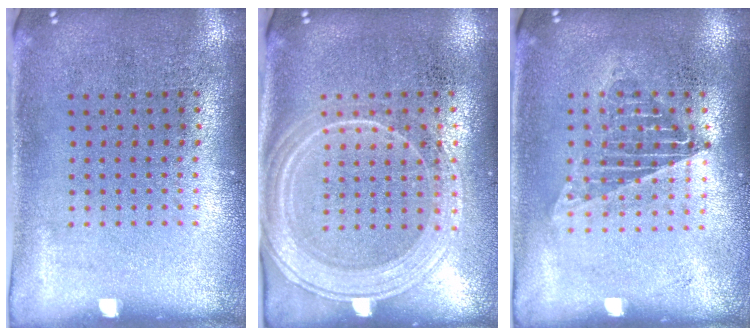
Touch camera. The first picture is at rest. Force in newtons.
{"total": 2.0, "press": 1.9, "slide": 0.7}
{"total": 1.3, "press": 1.2, "slide": 0.5}